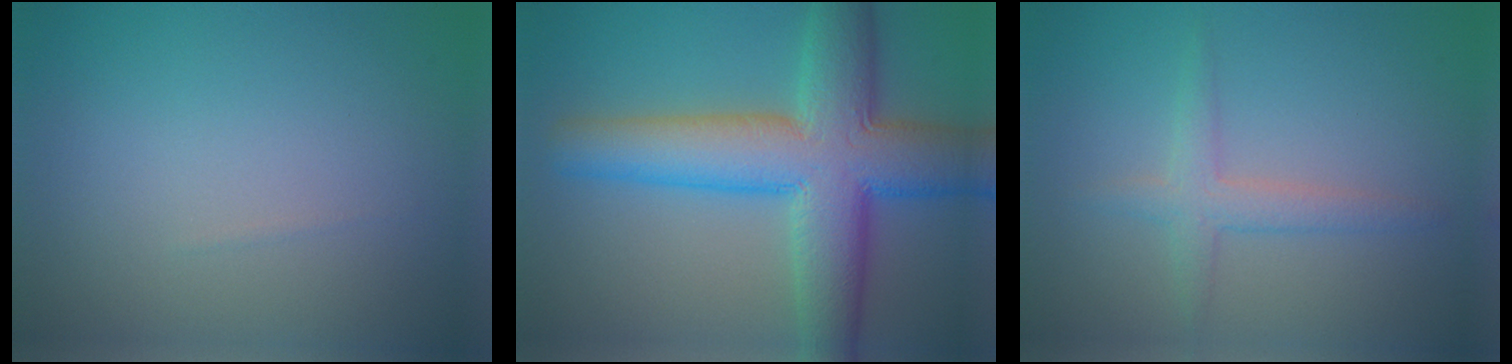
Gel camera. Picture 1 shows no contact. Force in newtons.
{"total": 10.5, "press": 10.5, "slide": 0.3}
{"total": 2.2, "press": 2.2, "slide": 0.0}